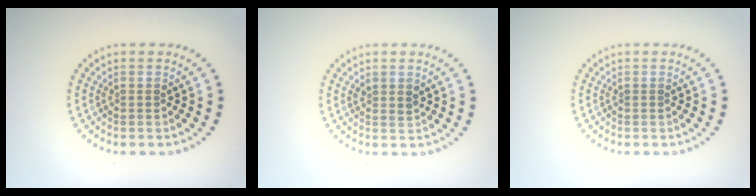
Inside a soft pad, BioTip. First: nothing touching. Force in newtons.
{"total": 1.0, "press": 0.9, "slide": 0.5}
{"total": 0.0}